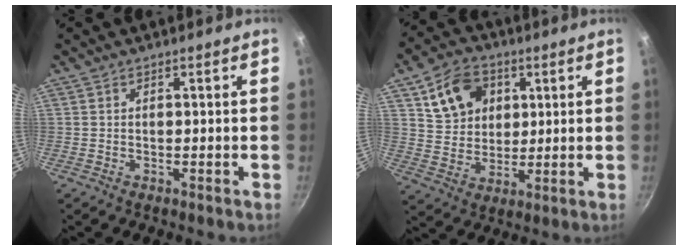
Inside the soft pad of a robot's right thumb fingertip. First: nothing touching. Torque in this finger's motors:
{"motor_torque": [-1.00, 1.19, -0.06, 0.11, 0.19]}